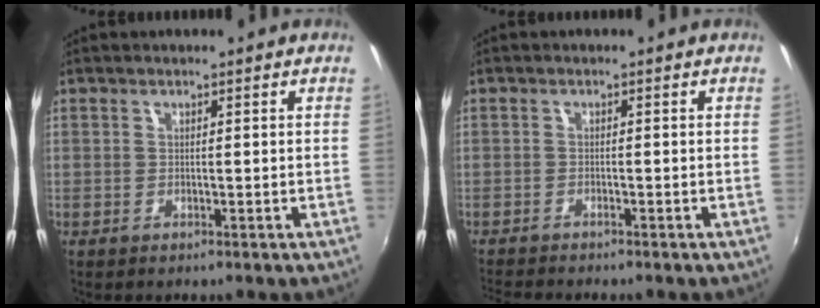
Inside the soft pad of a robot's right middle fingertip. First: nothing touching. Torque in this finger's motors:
{"motor_torque": [1.06, -1.08, 0.07, 0.03]}